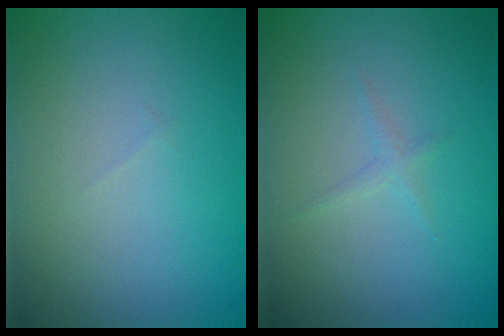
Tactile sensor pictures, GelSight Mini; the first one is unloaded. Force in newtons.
{"total": 0.8, "press": 0.8, "slide": 0.0}